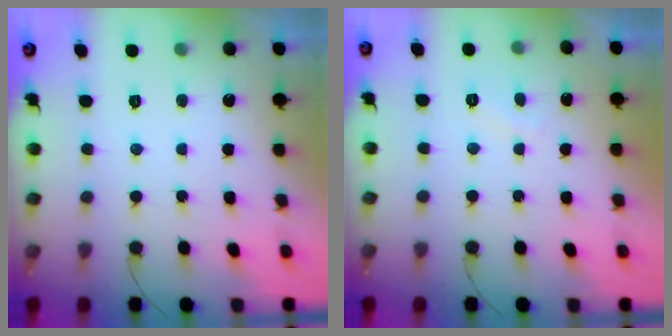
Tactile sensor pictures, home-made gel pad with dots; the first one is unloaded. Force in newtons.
{"total": 1.8, "press": 1.6, "slide": 0.6}